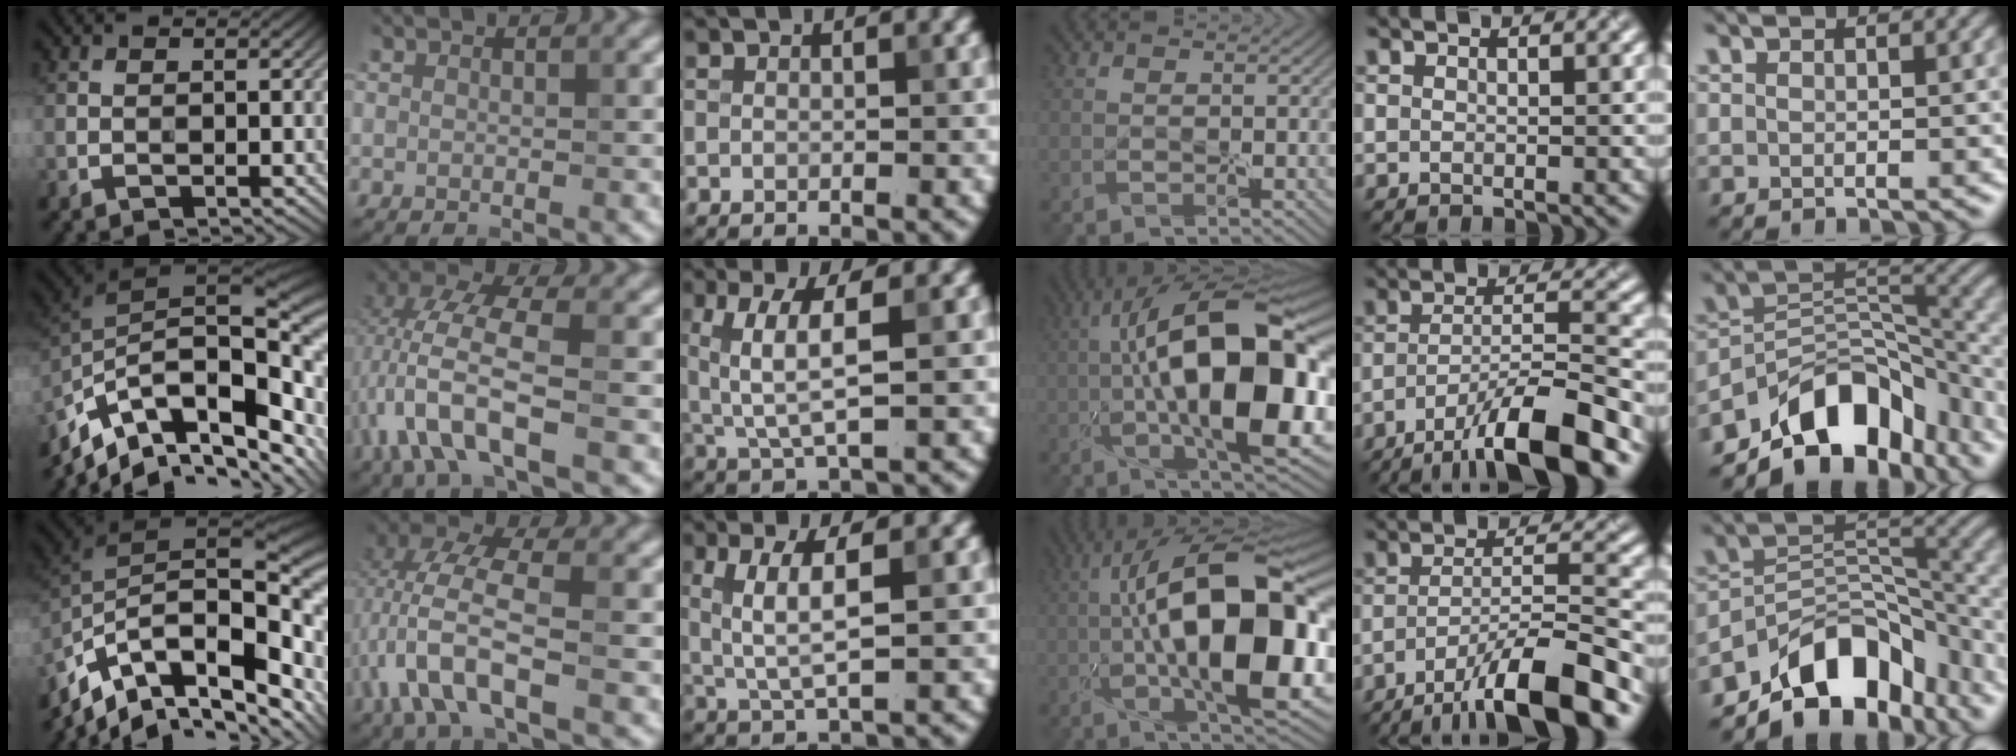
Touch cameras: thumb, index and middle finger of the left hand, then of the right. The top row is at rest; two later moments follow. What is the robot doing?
{"motion": "wrap", "object": "adhesive wrap"}